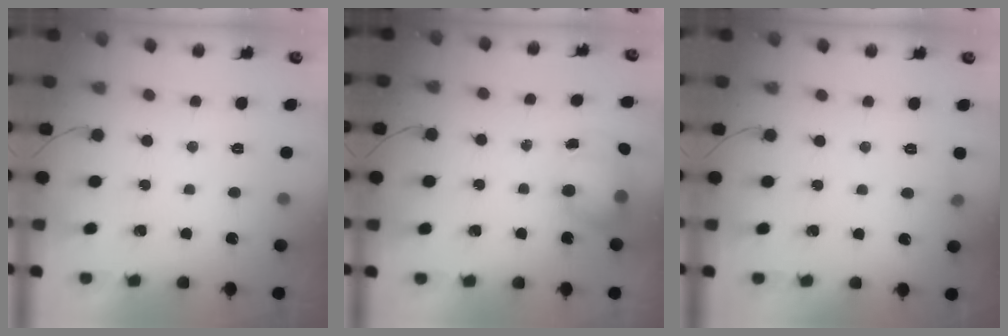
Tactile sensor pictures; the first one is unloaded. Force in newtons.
{"total": 7.1, "press": 7.0, "slide": 1.0}
{"total": 6.7, "press": 2.8, "slide": 6.1}